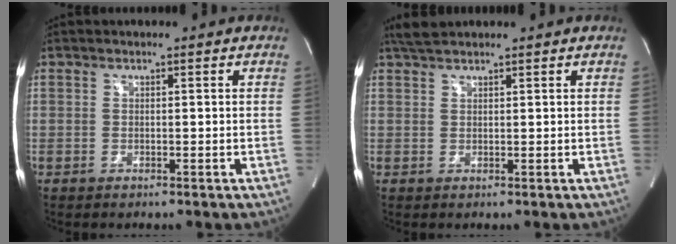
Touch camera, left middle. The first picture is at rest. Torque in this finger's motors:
{"motor_torque": [0.17, -0.07, -0.06, 0.00]}